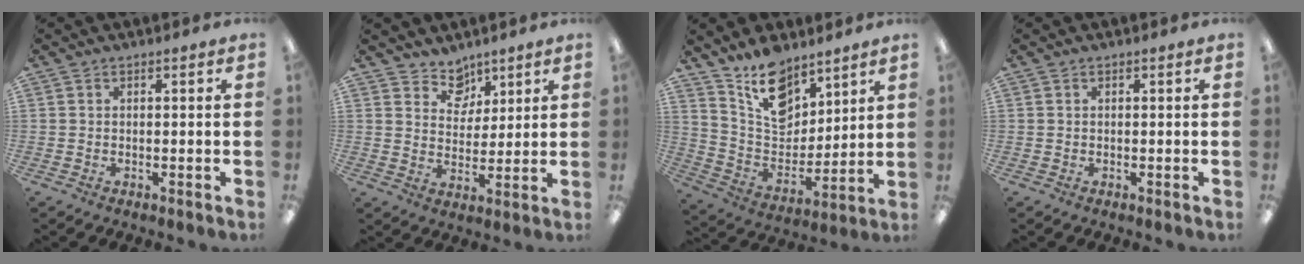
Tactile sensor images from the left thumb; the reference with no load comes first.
{"total": 7.2, "force": [5.4, 4.6, 0.4], "torque": [-0.006, -0.039, 0.100]}
{"total": 14.4, "force": [10.7, 7.8, 5.7], "torque": [-0.105, -0.068, 0.202]}
{"total": 0.0}